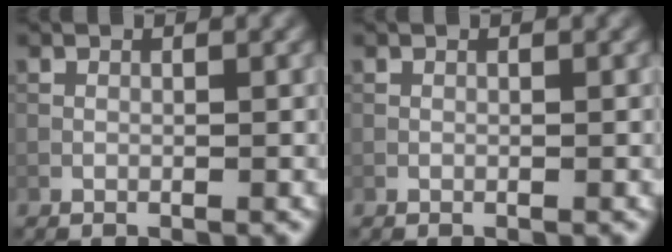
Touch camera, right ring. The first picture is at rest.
{"total": 0.0}